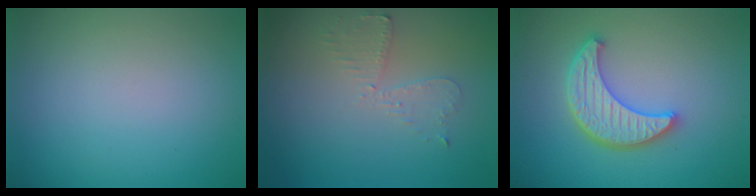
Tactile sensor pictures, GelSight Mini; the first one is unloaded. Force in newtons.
{"total": 2.2, "press": 2.2, "slide": 0.5}
{"total": 4.6, "press": 4.0, "slide": 2.4}